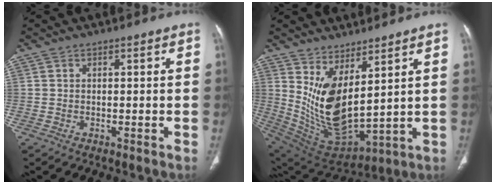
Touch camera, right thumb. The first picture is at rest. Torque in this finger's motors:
{"motor_torque": [-1.02, 1.75, 1.46, 0.38, 0.34]}